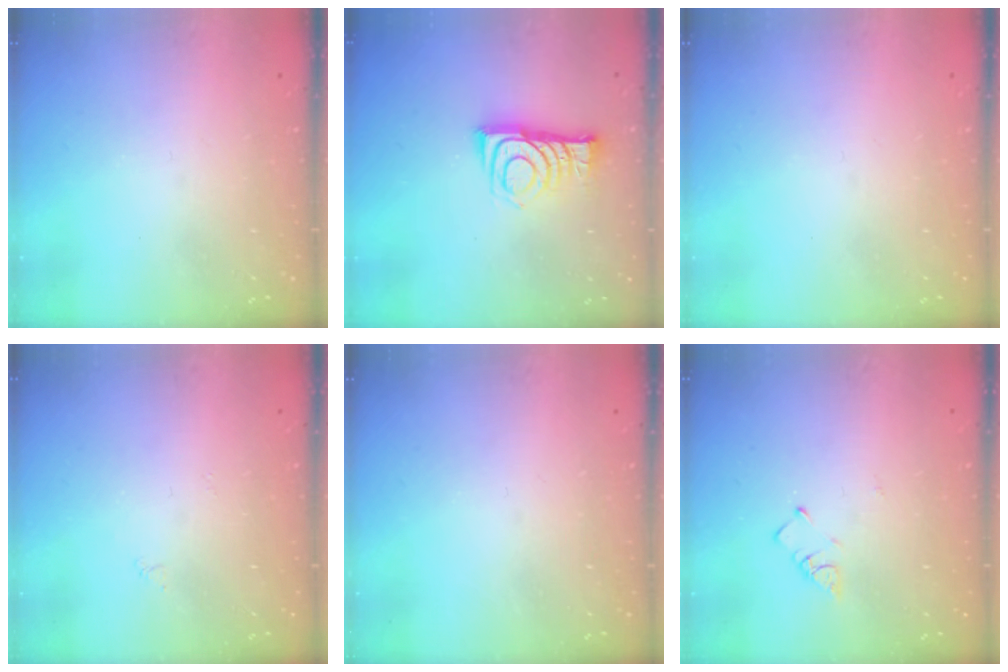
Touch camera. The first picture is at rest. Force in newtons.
{"total": 9.5, "press": 9.5, "slide": 0.3}
{"total": 0.0}
{"total": 3.3, "press": 3.3, "slide": 0.5}
{"total": 0.0}
{"total": 3.5, "press": 3.5, "slide": 0.4}